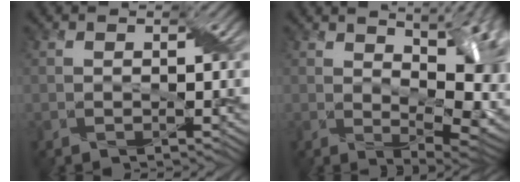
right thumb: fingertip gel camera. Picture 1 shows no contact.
{"total": 13.5, "force": [3.4, 6.6, 11.4], "torque": [-0.137, 0.004, 0.070]}